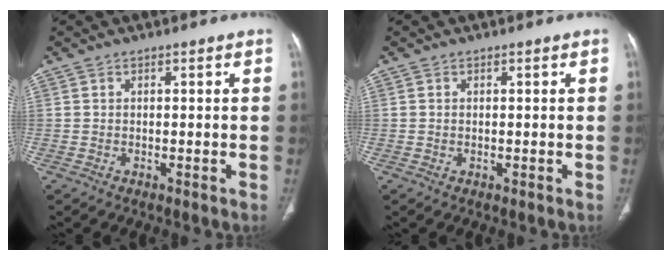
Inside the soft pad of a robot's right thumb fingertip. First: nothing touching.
{"total": 0.0}